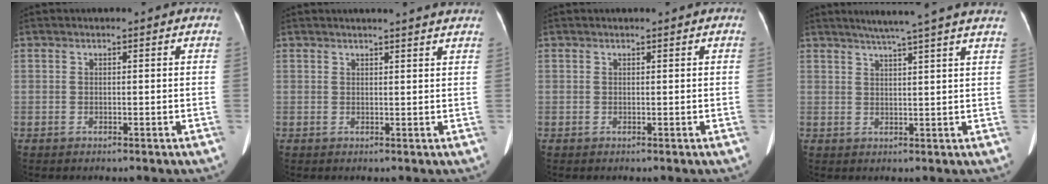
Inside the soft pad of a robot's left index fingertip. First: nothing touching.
{"total": 7.2, "force": [6.7, -0.1, 2.6], "torque": [-0.036, 0.010, 0.061]}
{"total": 0.0}
{"total": 12.4, "force": [10.3, -1.1, 6.8], "torque": [-0.103, 0.010, 0.121]}